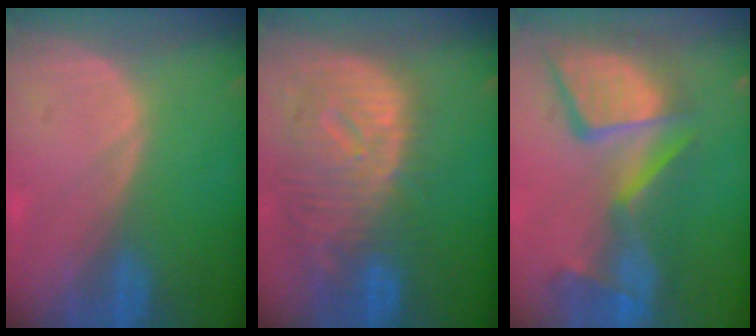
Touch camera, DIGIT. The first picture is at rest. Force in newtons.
{"total": 12.3, "press": 10.6, "slide": 6.1}
{"total": 13.5, "press": 11.0, "slide": 7.8}